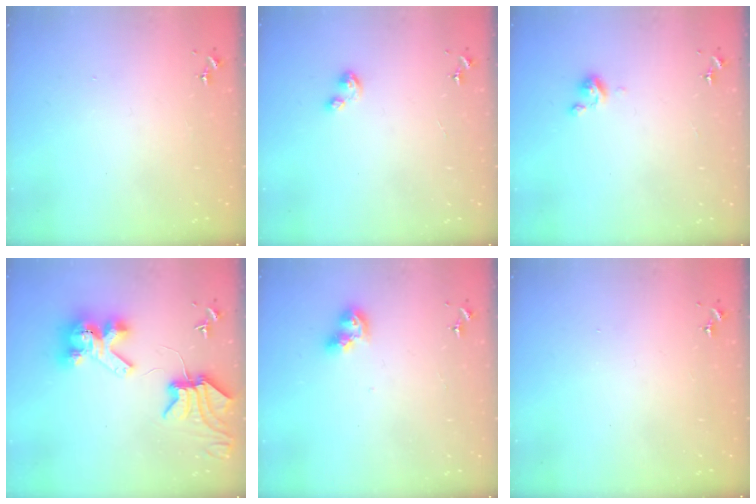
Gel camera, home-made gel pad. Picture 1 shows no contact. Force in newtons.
{"total": 3.6, "press": 3.6, "slide": 0.3}
{"total": 5.0, "press": 5.0, "slide": 0.4}
{"total": 10.2, "press": 10.1, "slide": 1.5}
{"total": 9.0, "press": 8.9, "slide": 1.0}
{"total": 0.0}